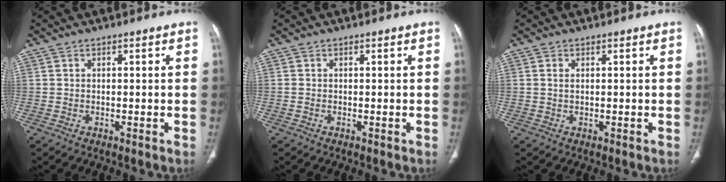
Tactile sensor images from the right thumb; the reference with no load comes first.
{"total": 0.5, "force": [0.0, 0.3, 0.4], "torque": [-0.015, 0.002, 0.002]}
{"total": 1.2, "force": [0.3, 0.6, 1.0], "torque": [-0.027, 0.004, 0.012]}